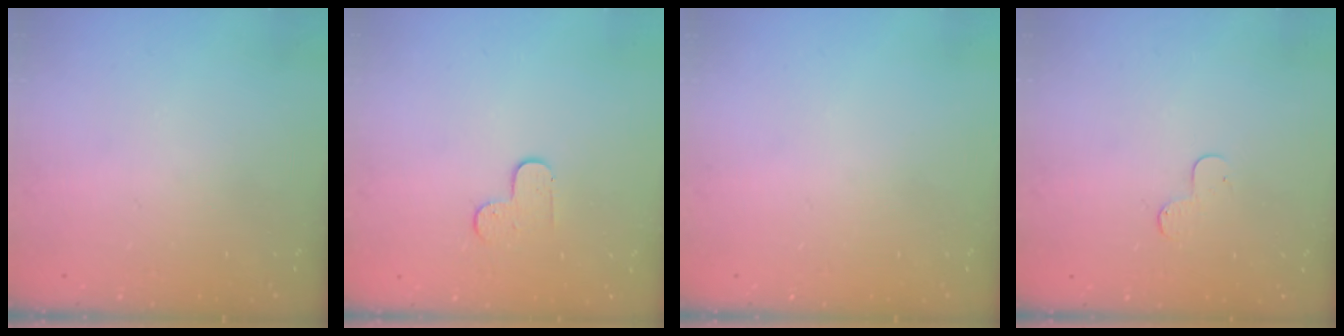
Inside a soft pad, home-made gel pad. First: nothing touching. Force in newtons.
{"total": 4.3, "press": 4.3, "slide": 0.4}
{"total": 0.0}
{"total": 3.7, "press": 3.7, "slide": 0.3}